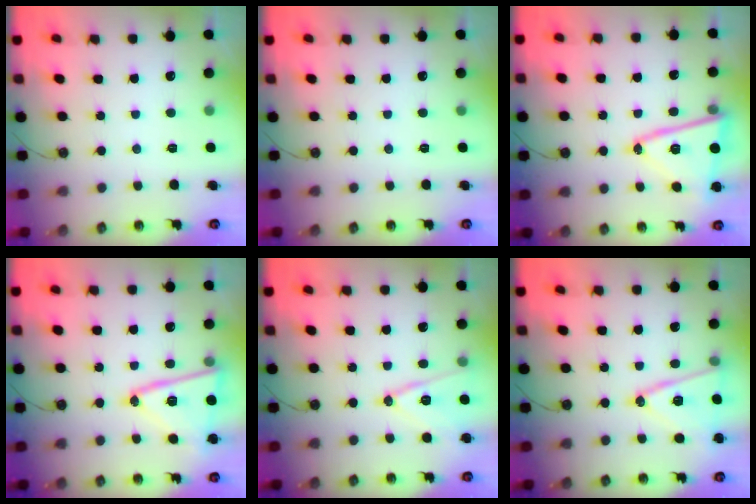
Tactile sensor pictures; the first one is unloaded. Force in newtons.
{"total": 0.0}
{"total": 16.1, "press": 16.1, "slide": 1.2}
{"total": 16.9, "press": 16.8, "slide": 1.2}
{"total": 12.1, "press": 11.6, "slide": 3.4}
{"total": 14.1, "press": 13.6, "slide": 3.6}